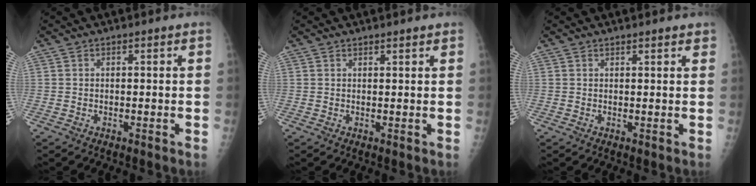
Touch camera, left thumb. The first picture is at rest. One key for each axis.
{"total": 1.0, "fx": 0.9, "fy": 0.2, "fz": 0.4, "tx": -0.003, "ty": -0.004, "tz": 0.014}
{"total": 1.7, "fx": 1.5, "fy": 0.5, "fz": 0.8, "tx": -0.002, "ty": -0.001, "tz": 0.017}